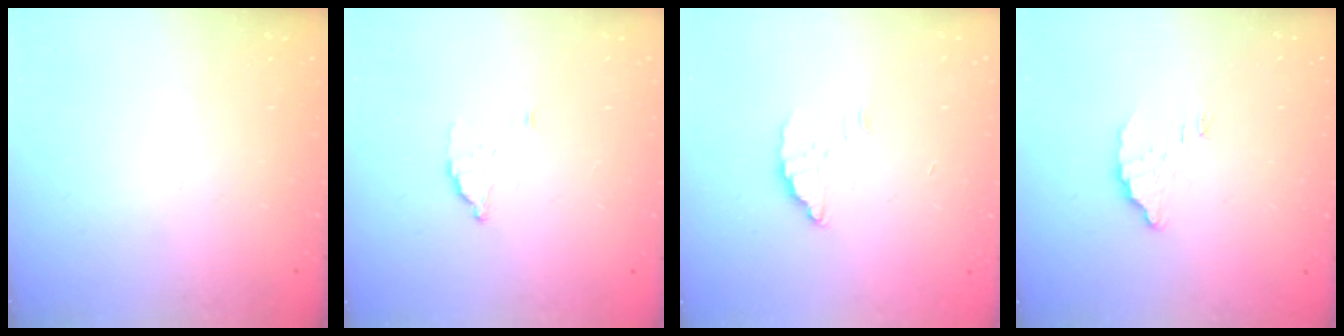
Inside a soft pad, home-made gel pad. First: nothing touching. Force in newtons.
{"total": 2.2, "press": 2.2, "slide": 0.2}
{"total": 2.4, "press": 2.4, "slide": 0.0}
{"total": 3.4, "press": 3.4, "slide": 0.0}